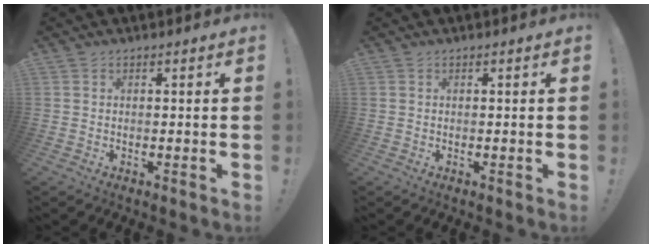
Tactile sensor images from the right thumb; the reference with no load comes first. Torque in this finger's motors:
{"motor_torque": [0.00, 0.01, -0.03, 0.02, 0.00]}